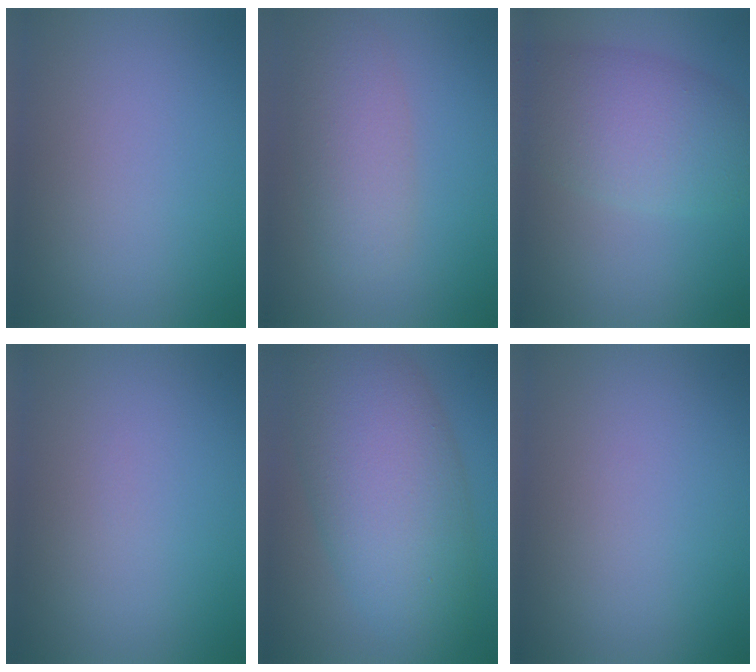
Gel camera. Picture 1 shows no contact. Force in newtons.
{"total": 4.2, "press": 4.2, "slide": 0.2}
{"total": 6.8, "press": 6.8, "slide": 0.3}
{"total": 0.0}
{"total": 10.7, "press": 10.7, "slide": 0.5}
{"total": 0.0}